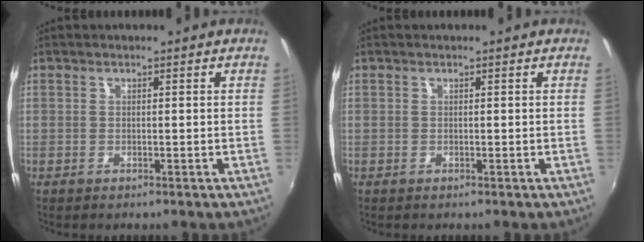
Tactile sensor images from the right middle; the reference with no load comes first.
{"total": 0.0}